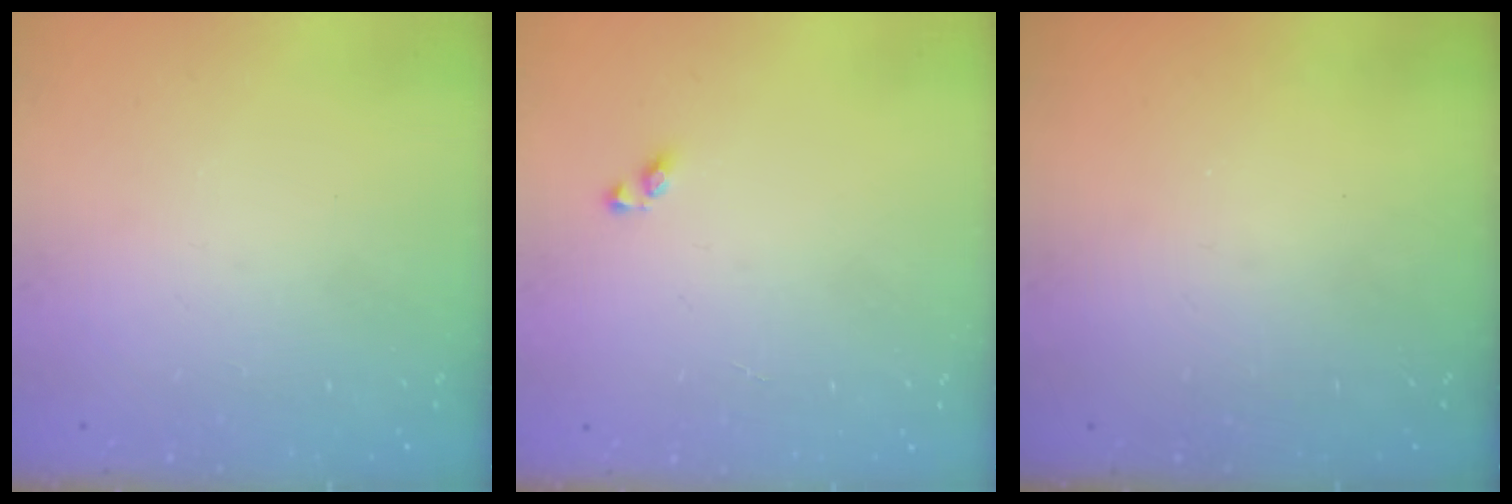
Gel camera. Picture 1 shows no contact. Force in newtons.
{"total": 2.9, "press": 2.9, "slide": 0.3}
{"total": 0.0}